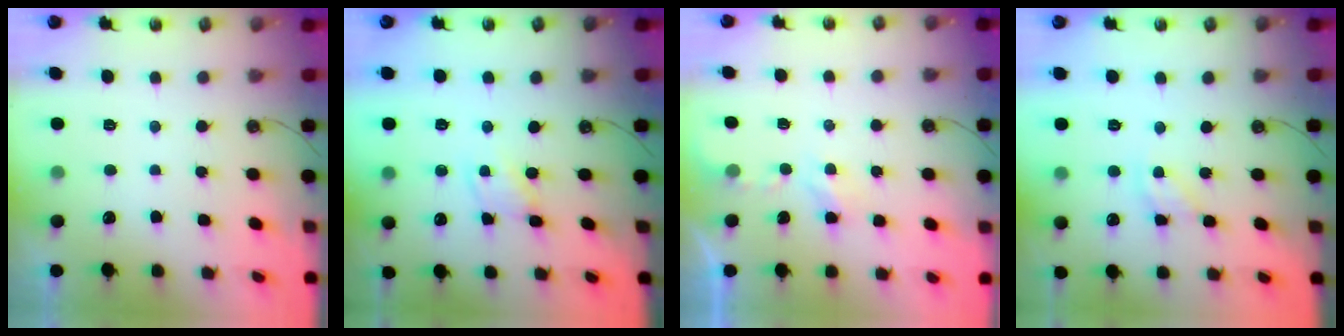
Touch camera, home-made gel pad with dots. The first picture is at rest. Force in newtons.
{"total": 1.8, "press": 1.8, "slide": 0.2}
{"total": 2.2, "press": 2.1, "slide": 0.4}
{"total": 8.2, "press": 8.2, "slide": 0.4}